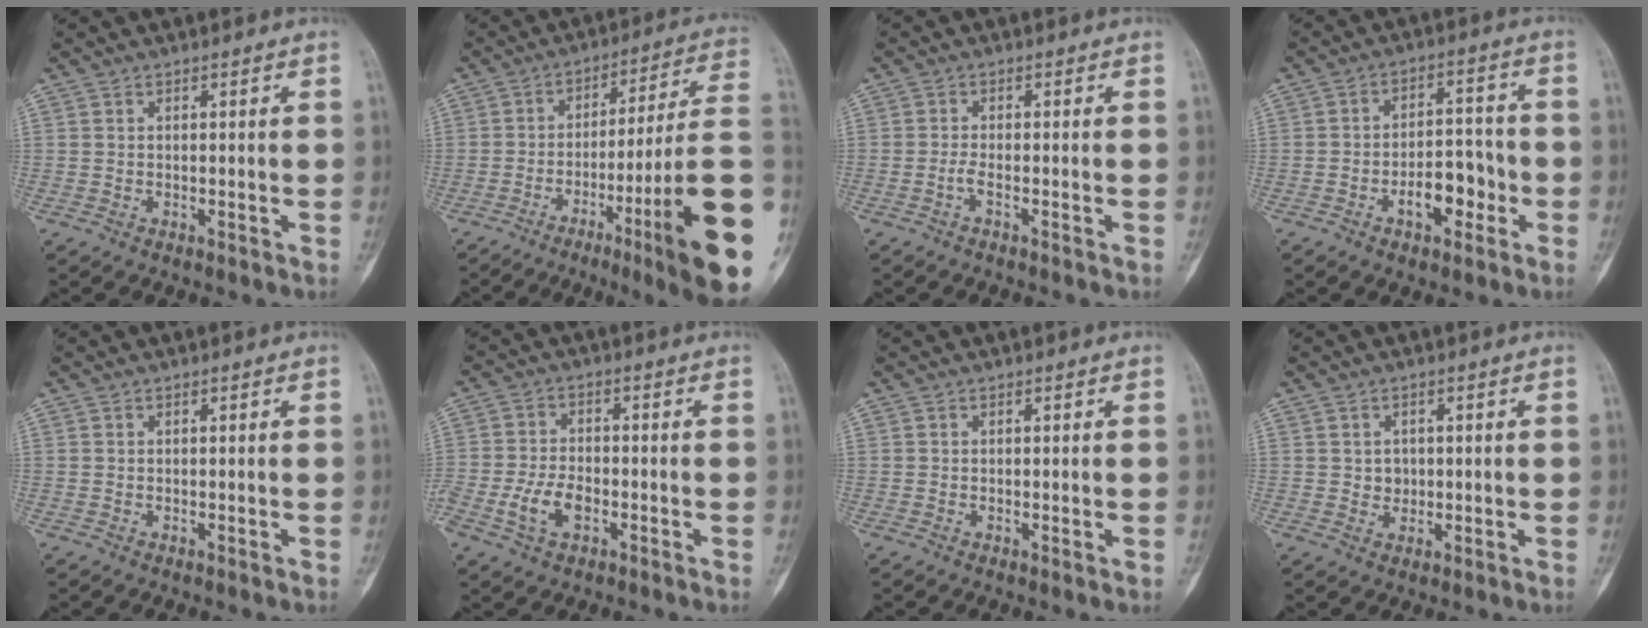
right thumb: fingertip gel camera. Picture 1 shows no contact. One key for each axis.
{"total": 23.4, "fx": -7.4, "fy": 1.4, "fz": 22.1, "tx": -0.261, "ty": 0.021, "tz": -0.110}
{"total": 1.4, "fx": -0.7, "fy": 0.2, "fz": 1.1, "tx": -0.026, "ty": 0.001, "tz": -0.017}
{"total": 8.4, "fx": -3.2, "fy": 4.6, "fz": 6.2, "tx": -0.073, "ty": 0.037, "tz": -0.052}
{"total": 0.0}
{"total": 6.4, "fx": -2.4, "fy": 3.7, "fz": 4.6, "tx": -0.091, "ty": 0.013, "tz": -0.046}
{"total": 0.7, "fx": -0.1, "fy": 0.2, "fz": 0.7, "tx": -0.007, "ty": -0.001, "tz": -0.001}
{"total": 2.3, "fx": 0.2, "fy": 2.1, "fz": 1.0, "tx": -0.003, "ty": 0.002, "tz": 0.006}